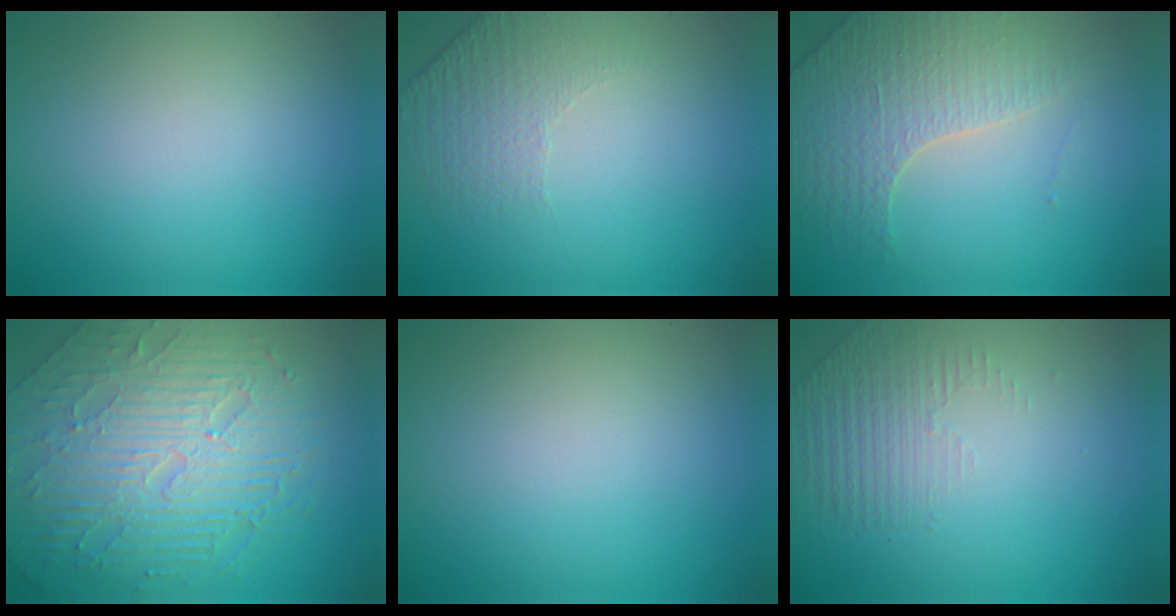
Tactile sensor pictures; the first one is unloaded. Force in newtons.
{"total": 1.7, "press": 1.3, "slide": 1.1}
{"total": 3.7, "press": 3.6, "slide": 1.0}
{"total": 9.7, "press": 6.2, "slide": 7.4}
{"total": 0.0}
{"total": 1.3, "press": 0.5, "slide": 1.2}